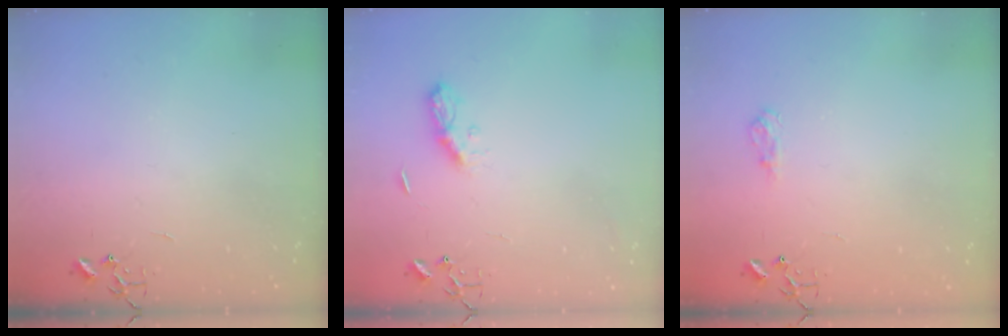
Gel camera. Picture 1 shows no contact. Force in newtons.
{"total": 6.2, "press": 6.2, "slide": 0.6}
{"total": 7.2, "press": 7.2, "slide": 0.8}